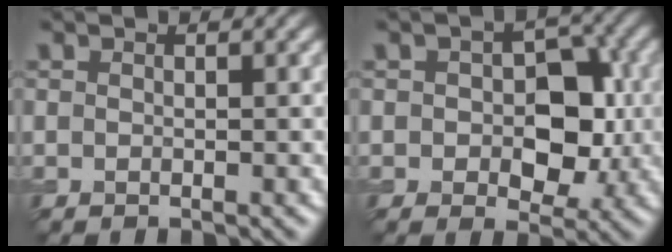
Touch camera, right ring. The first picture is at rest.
{"total": 6.4, "force": [-0.1, 4.0, 5.0], "torque": [-0.063, -0.003, -0.002]}